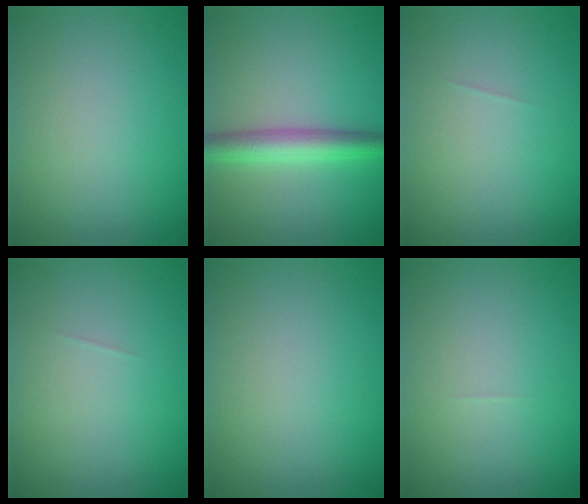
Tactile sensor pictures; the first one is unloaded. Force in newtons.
{"total": 4.0, "press": 4.0, "slide": 0.2}
{"total": 0.0}
{"total": 0.0}
{"total": 0.0}
{"total": 0.0}